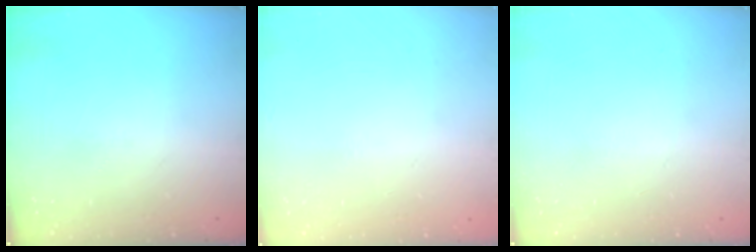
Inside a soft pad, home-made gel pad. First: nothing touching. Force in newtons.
{"total": 0.0}
{"total": 0.0}